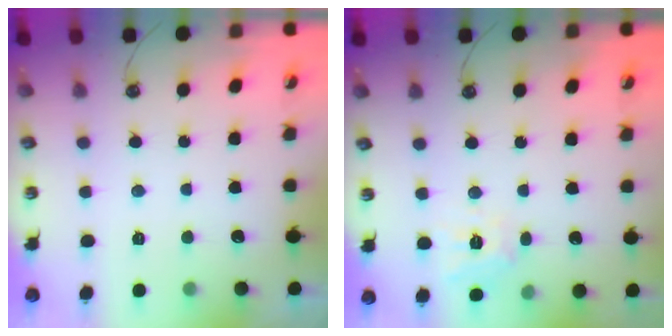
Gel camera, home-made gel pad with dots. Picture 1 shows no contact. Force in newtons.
{"total": 9.8, "press": 9.8, "slide": 0.5}